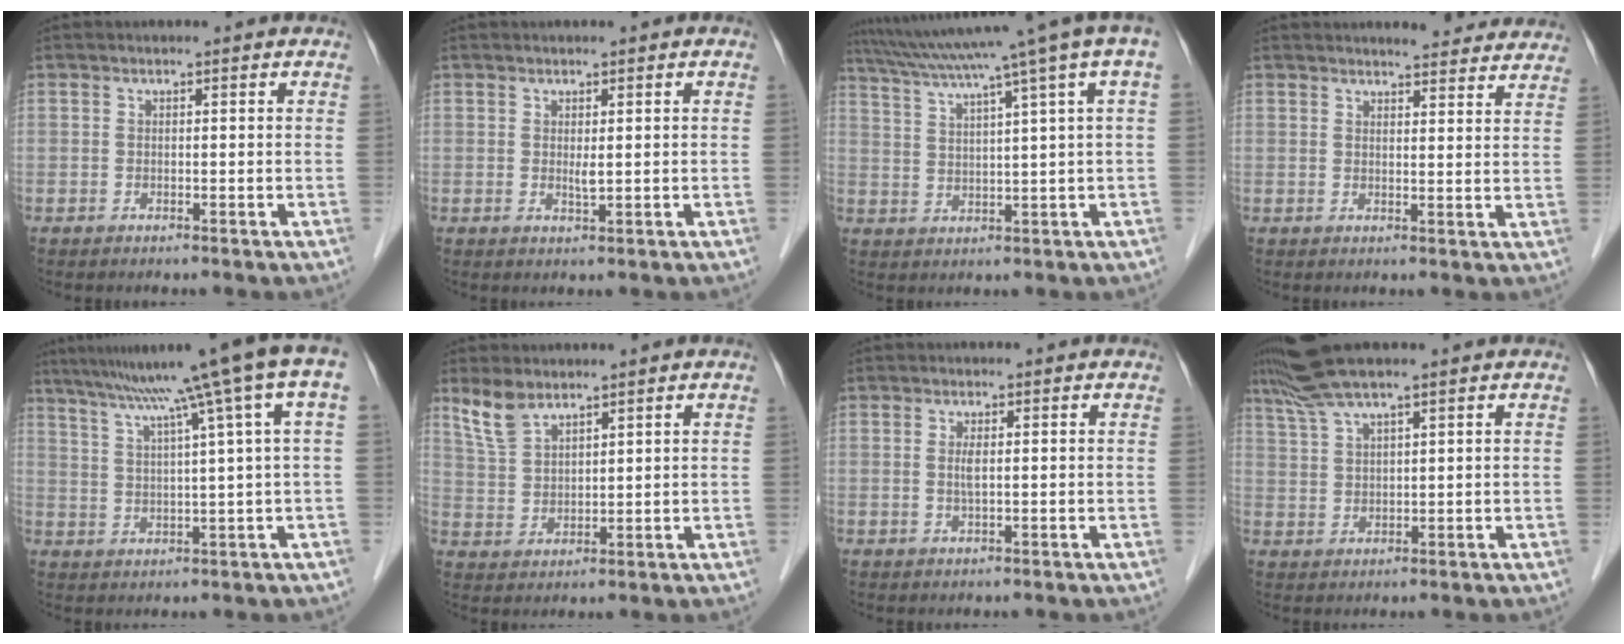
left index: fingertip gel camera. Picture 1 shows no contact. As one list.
[{"total": 1.2, "force": [0.1, 0.2, 1.2], "torque": [-0.024, -0.007, 0.005]}, {"total": 14.9, "force": [9.9, -1.0, 11.0], "torque": [-0.183, 0.019, 0.136]}, {"total": 10.3, "force": [9.8, 1.9, 2.6], "torque": [-0.016, -0.009, 0.100]}, {"total": 15.0, "force": [8.5, -1.0, 12.4], "torque": [-0.187, 0.032, 0.111]}, {"total": 5.0, "force": [4.2, 1.8, 2.1], "torque": [-0.052, 0.004, 0.095]}, {"total": 1.3, "force": [0.0, 0.1, 1.3], "torque": [-0.032, -0.004, 0.002]}, {"total": 6.3, "force": [5.2, 0.4, 3.5], "torque": [-0.078, 0.031, 0.105]}]